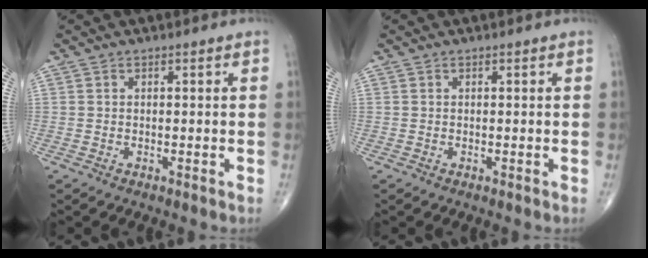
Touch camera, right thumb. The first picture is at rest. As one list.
[{"total": 0.0}]